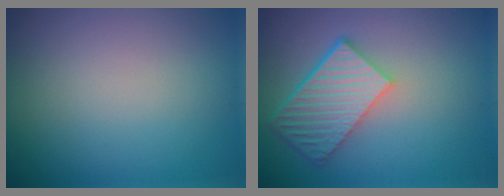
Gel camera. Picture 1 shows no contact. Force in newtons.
{"total": 5.9, "press": 4.2, "slide": 4.2}